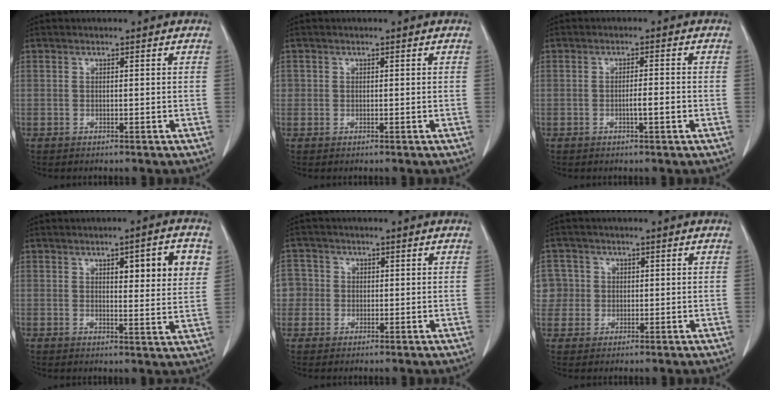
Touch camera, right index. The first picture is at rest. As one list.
[{"total": 0.7, "force": [0.0, 0.7, 0.0], "torque": [0.009, 0.004, -0.002]}, {"total": 2.3, "force": [-0.8, 0.1, 2.2], "torque": [-0.038, 0.000, -0.013]}, {"total": 8.9, "force": [3.3, 1.7, 8.0], "torque": [-0.104, 0.005, 0.043]}, {"total": 4.1, "force": [0.0, 4.1, 0.0], "torque": [0.009, 0.014, -0.002]}, {"total": 5.3, "force": [0.9, 5.2, 0.0], "torque": [0.005, 0.019, 0.020]}]